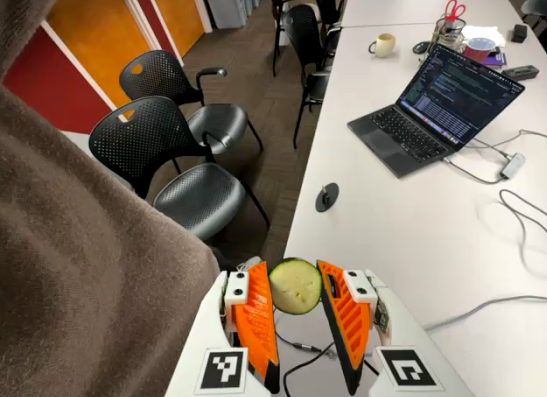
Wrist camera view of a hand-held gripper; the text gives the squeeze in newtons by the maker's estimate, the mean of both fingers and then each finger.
{"total": 8.5, "left": 8.0, "right": 9.1}